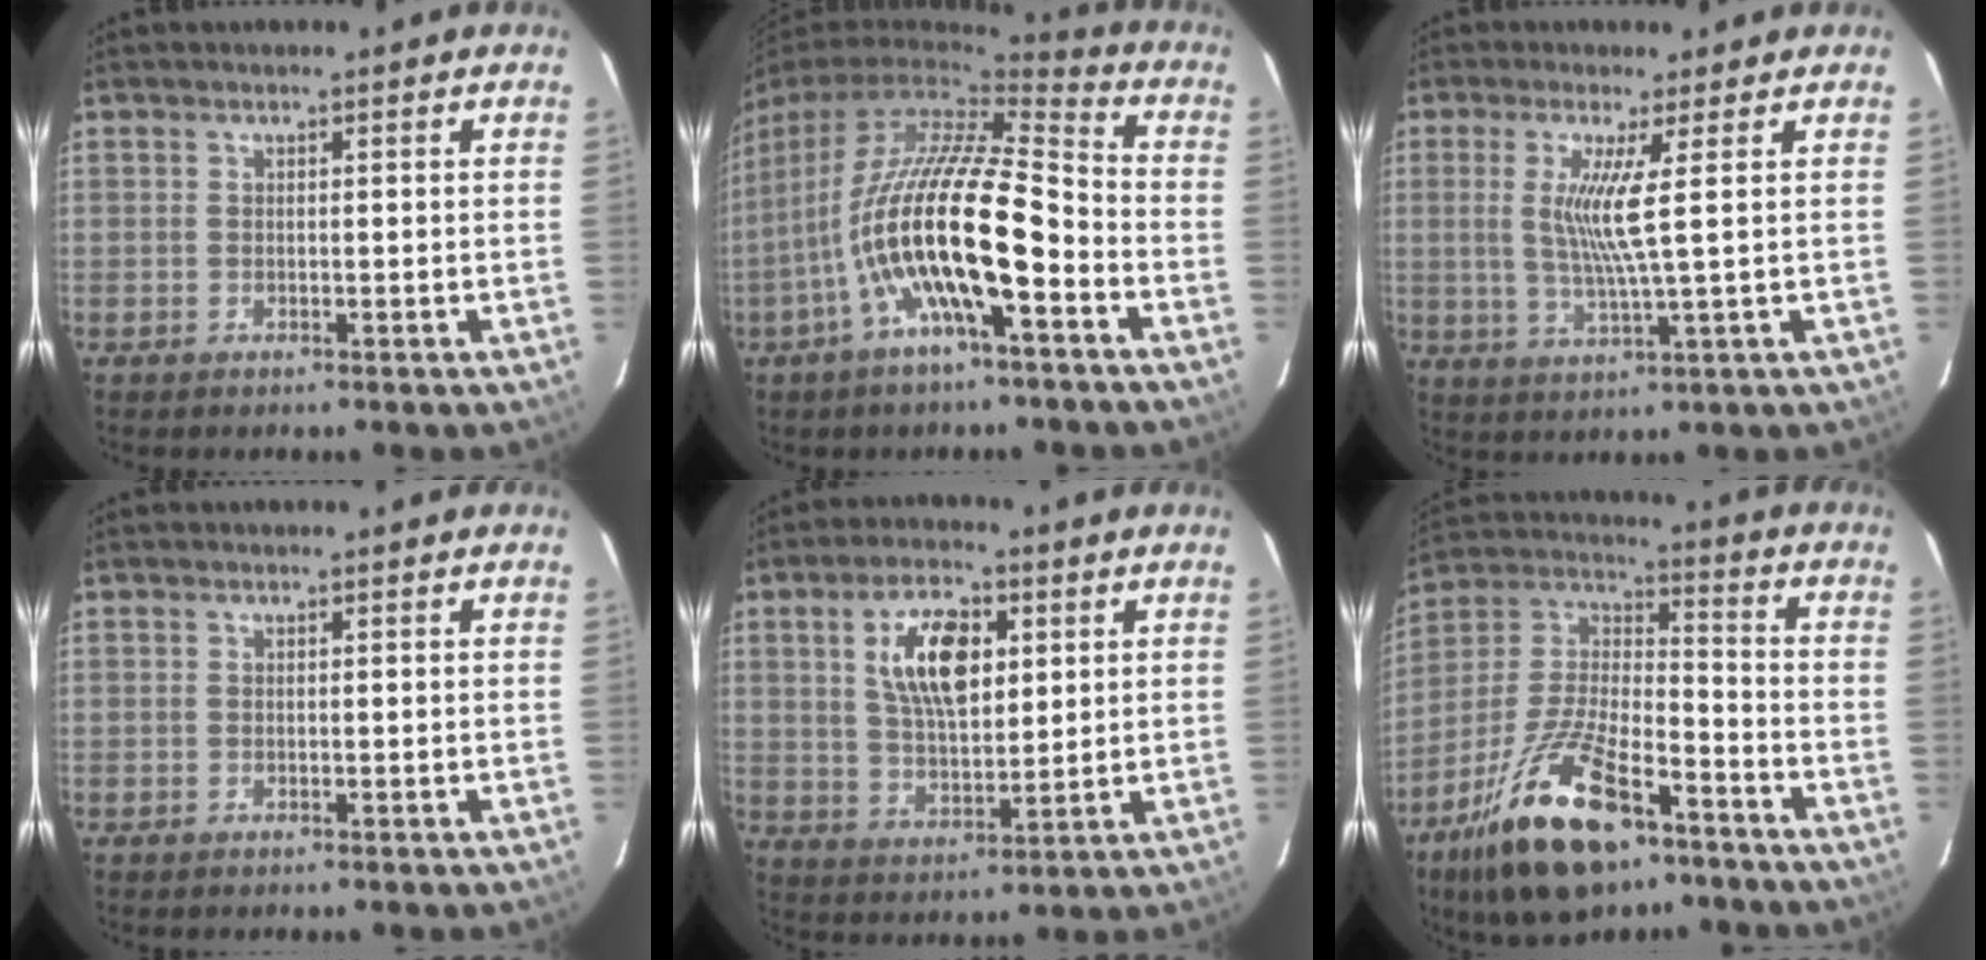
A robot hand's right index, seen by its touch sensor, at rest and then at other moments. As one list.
[{"total": 17.3, "force": [-6.2, 3.7, 15.7], "torque": [-0.284, -0.017, -0.120]}, {"total": 6.9, "force": [1.4, -0.9, 6.7], "torque": [-0.130, -0.013, 0.027]}, {"total": 0.0}, {"total": 11.7, "force": [3.7, 5.6, 9.6], "torque": [-0.177, 0.013, 0.071]}, {"total": 20.7, "force": [-12.4, 8.2, 14.4], "torque": [-0.292, -0.013, -0.221]}]